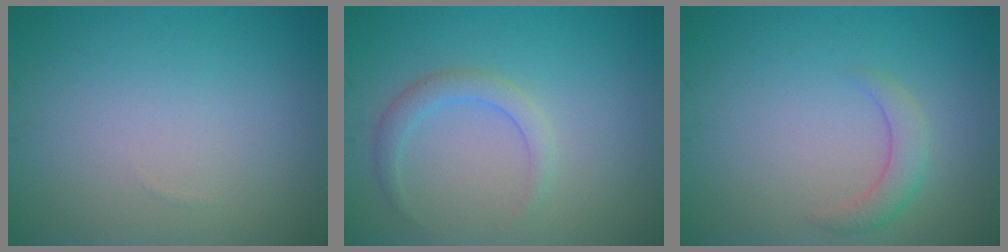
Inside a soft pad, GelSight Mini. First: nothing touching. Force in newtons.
{"total": 2.0, "press": 2.0, "slide": 0.2}
{"total": 2.0, "press": 2.0, "slide": 0.0}